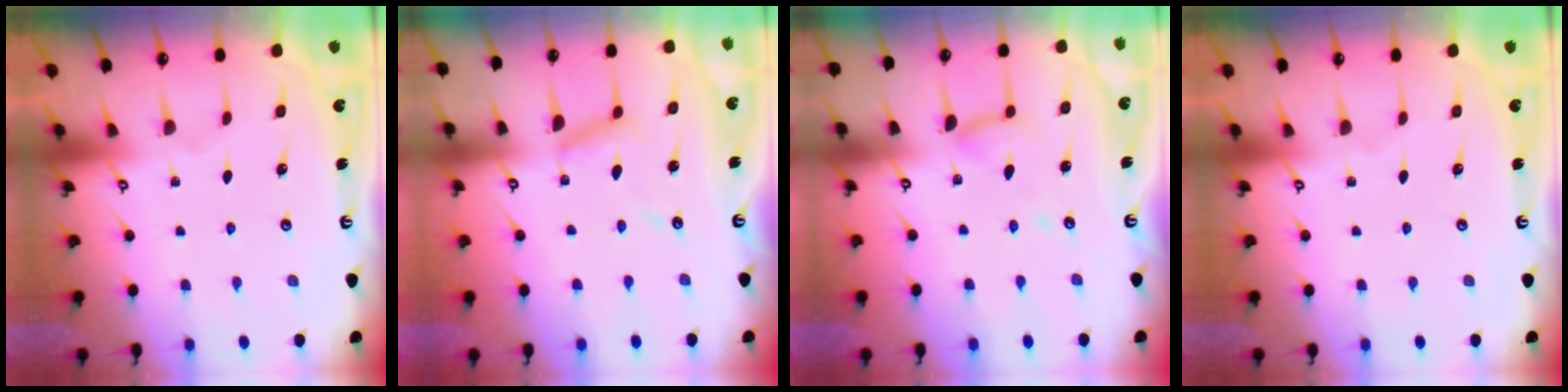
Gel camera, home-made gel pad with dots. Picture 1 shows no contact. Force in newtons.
{"total": 8.3, "press": 8.2, "slide": 0.6}
{"total": 8.6, "press": 8.6, "slide": 0.8}
{"total": 0.0}